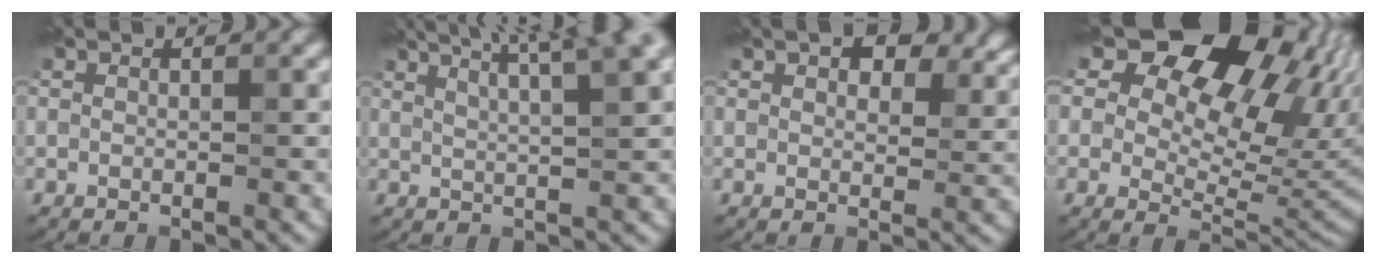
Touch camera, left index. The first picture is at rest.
{"total": 8.1, "force": [4.9, 2.0, 6.2], "torque": [-0.072, 0.045, 0.049]}
{"total": 9.0, "force": [5.8, 4.1, 5.6], "torque": [-0.068, 0.022, 0.073]}
{"total": 16.6, "force": [8.2, 10.0, 10.4], "torque": [-0.140, 0.052, 0.139]}